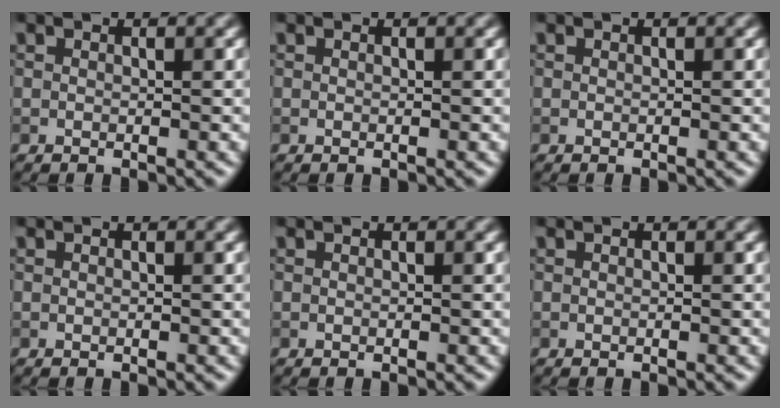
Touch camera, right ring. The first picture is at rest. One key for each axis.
{"total": 0.0}
{"total": 0.0}
{"total": 0.0}
{"total": 0.0}
{"total": 0.0}